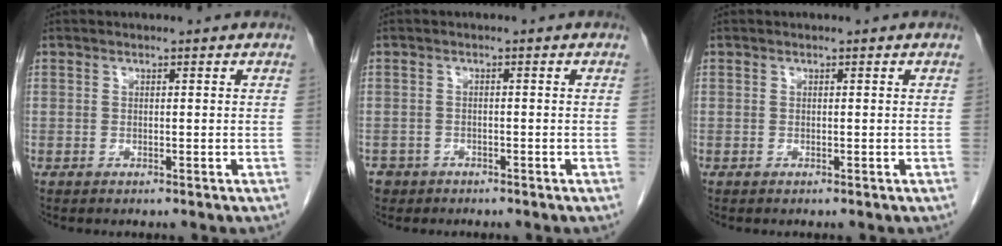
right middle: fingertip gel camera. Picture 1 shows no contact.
{"total": 3.1, "force": [-2.2, 2.2, 0.0], "torque": [-0.004, 0.005, -0.041]}
{"total": 0.0}